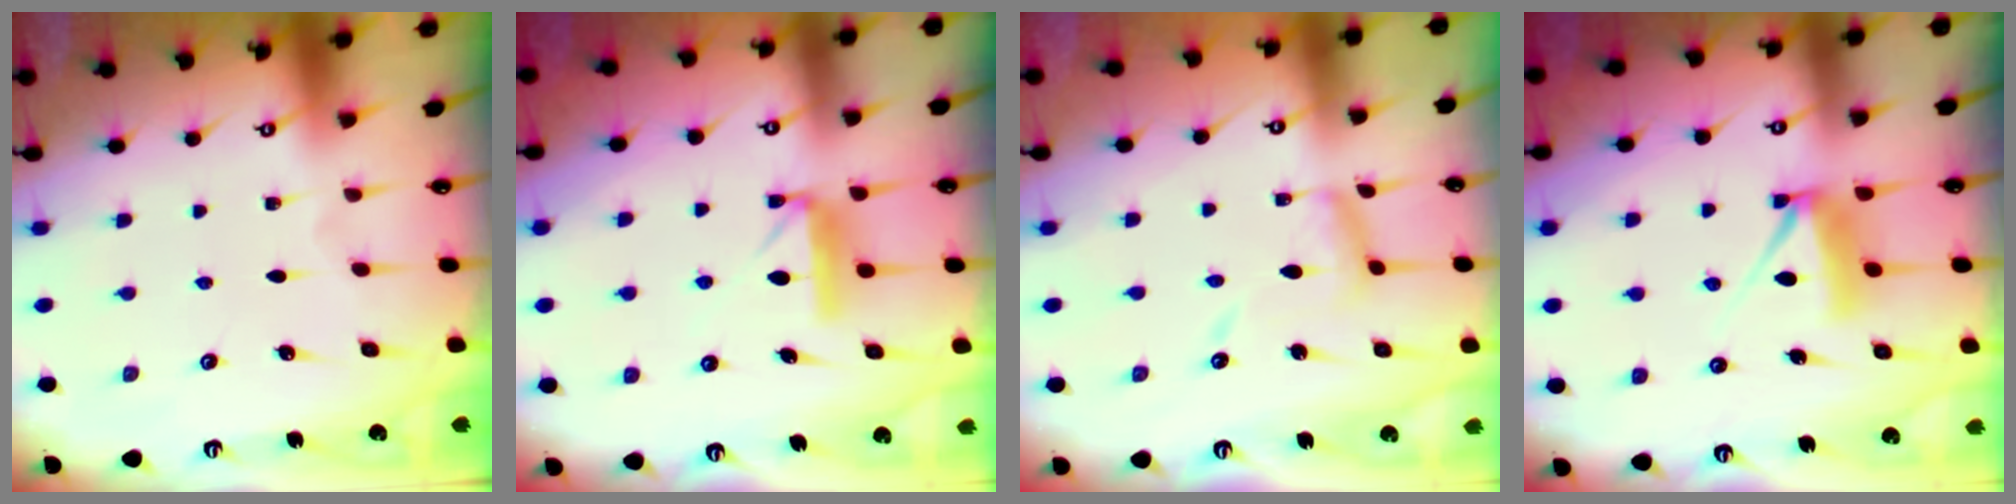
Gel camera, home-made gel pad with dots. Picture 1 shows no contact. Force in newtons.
{"total": 9.1, "press": 9.1, "slide": 0.3}
{"total": 9.5, "press": 9.5, "slide": 0.7}
{"total": 7.8, "press": 7.8, "slide": 0.7}